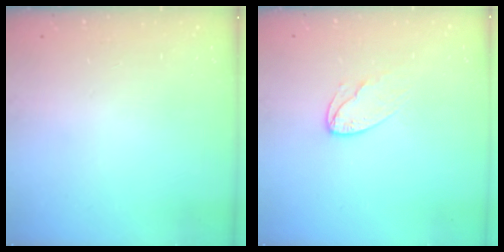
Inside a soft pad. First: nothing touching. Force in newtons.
{"total": 7.1, "press": 7.1, "slide": 0.5}